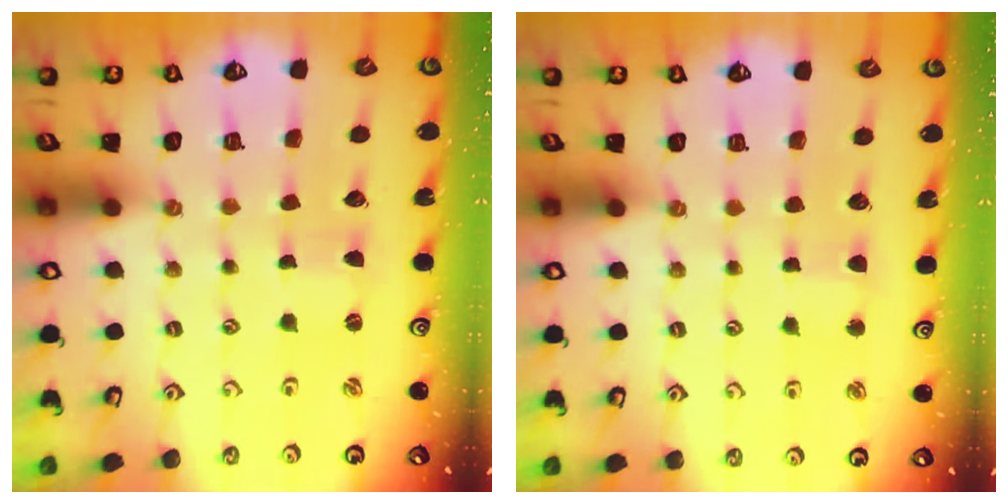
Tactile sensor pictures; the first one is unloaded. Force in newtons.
{"total": 2.8, "press": 2.8, "slide": 0.3}